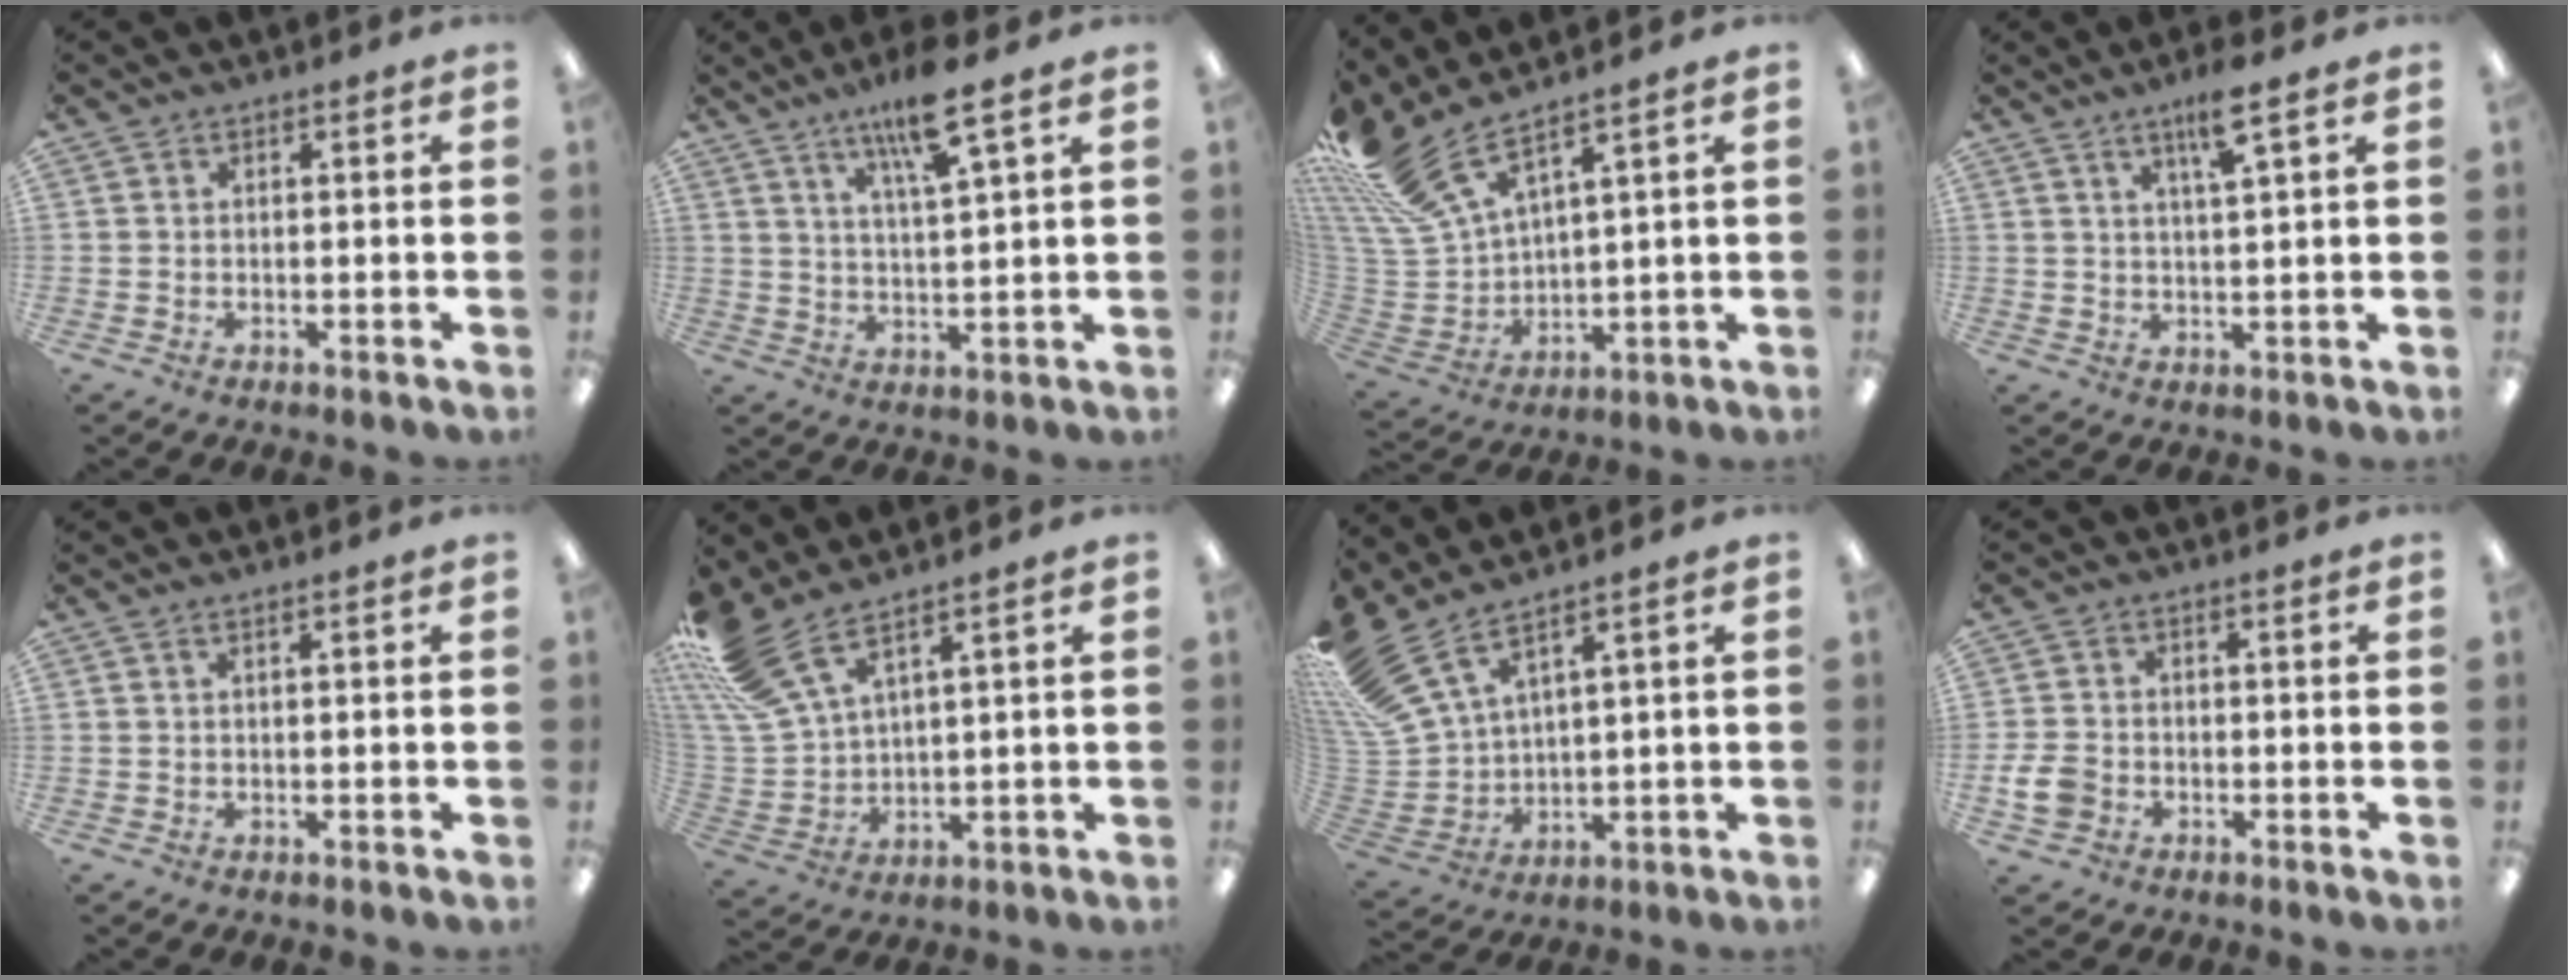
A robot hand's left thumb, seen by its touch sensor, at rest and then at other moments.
{"total": 10.4, "force": [6.8, 1.6, 7.7], "torque": [-0.131, -0.027, 0.110]}
{"total": 14.8, "force": [11.4, 5.2, 7.8], "torque": [-0.191, -0.075, 0.211]}
{"total": 6.8, "force": [4.3, 0.6, 5.2], "torque": [-0.098, -0.009, 0.069]}
{"total": 1.0, "force": [0.5, 0.1, 0.8], "torque": [-0.015, -0.001, 0.009]}
{"total": 12.4, "force": [8.9, 4.6, 7.2], "torque": [-0.173, -0.041, 0.171]}
{"total": 13.8, "force": [9.3, 6.2, 8.1], "torque": [-0.201, -0.053, 0.179]}
{"total": 5.2, "force": [-1.5, 4.2, 2.6], "torque": [-0.061, 0.006, -0.028]}